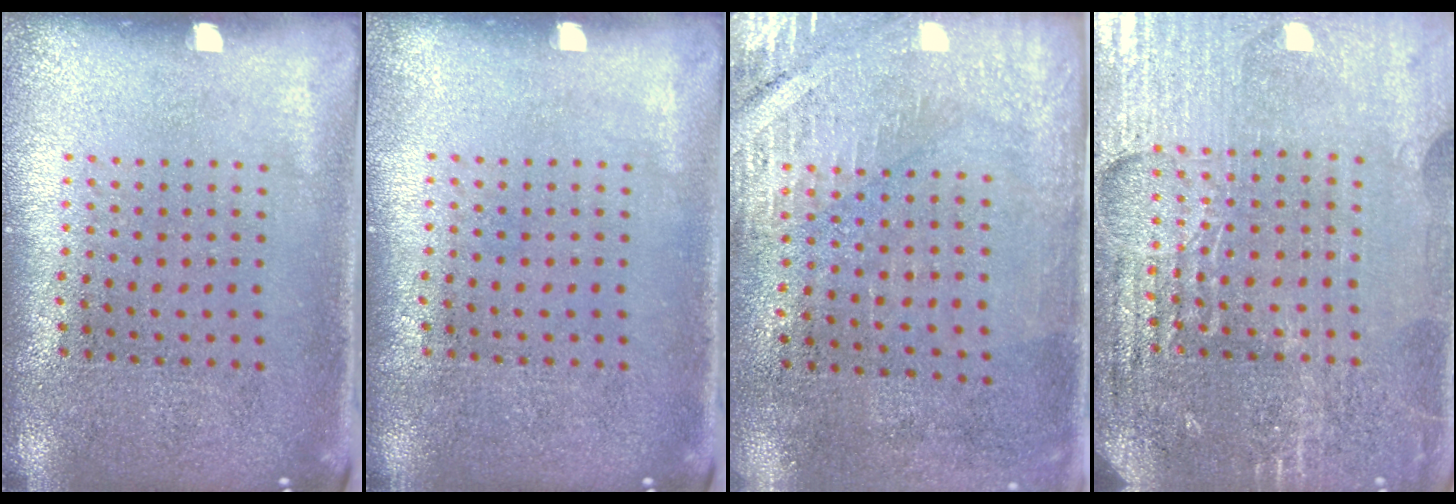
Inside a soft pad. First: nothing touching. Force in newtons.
{"total": 0.0}
{"total": 2.9, "press": 2.5, "slide": 1.4}
{"total": 4.7, "press": 4.4, "slide": 1.7}